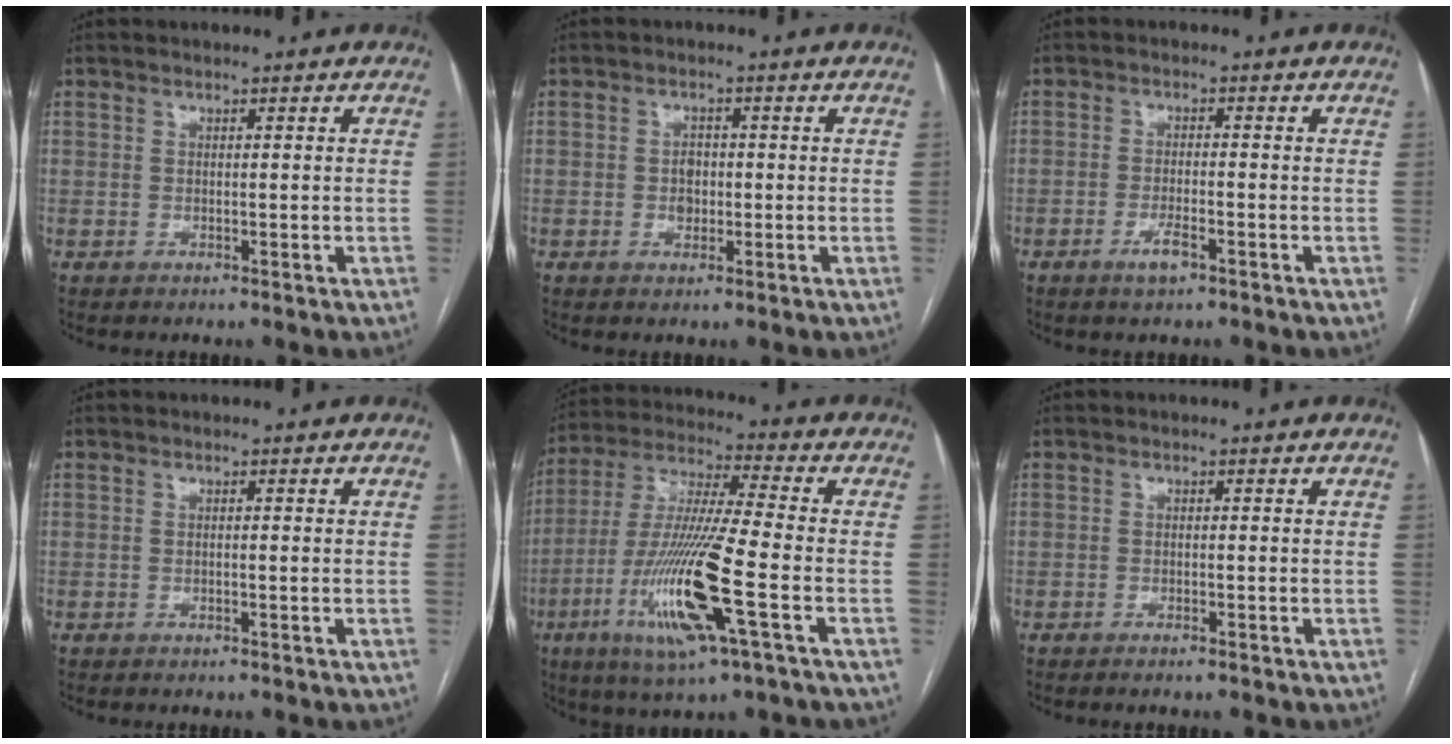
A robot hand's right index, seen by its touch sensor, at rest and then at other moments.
{"total": 2.3, "force": [-0.4, 1.8, 1.4], "torque": [-0.019, 0.005, -0.004]}
{"total": 3.1, "force": [-1.8, 0.5, 2.5], "torque": [-0.049, -0.003, -0.033]}
{"total": 0.0}
{"total": 17.1, "force": [-5.9, 0.4, 16.0], "torque": [-0.332, -0.021, -0.112]}
{"total": 1.1, "force": [-0.8, -0.2, 0.6], "torque": [-0.013, -0.001, -0.014]}